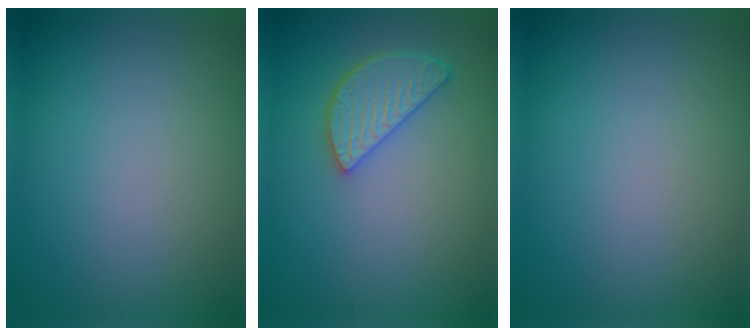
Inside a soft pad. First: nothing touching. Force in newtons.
{"total": 3.5, "press": 3.0, "slide": 1.7}
{"total": 0.0}